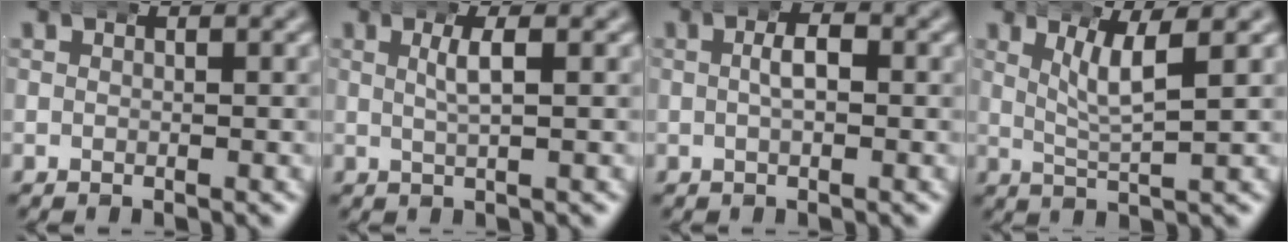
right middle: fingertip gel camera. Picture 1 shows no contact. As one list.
[{"total": 2.0, "force": [0.6, 0.0, 2.0], "torque": [-0.035, 0.002, 0.012]}, {"total": 2.5, "force": [0.0, 1.1, 2.3], "torque": [-0.027, 0.010, -0.007]}, {"total": 3.5, "force": [1.8, 0.2, 3.0], "torque": [-0.056, -0.003, 0.036]}]